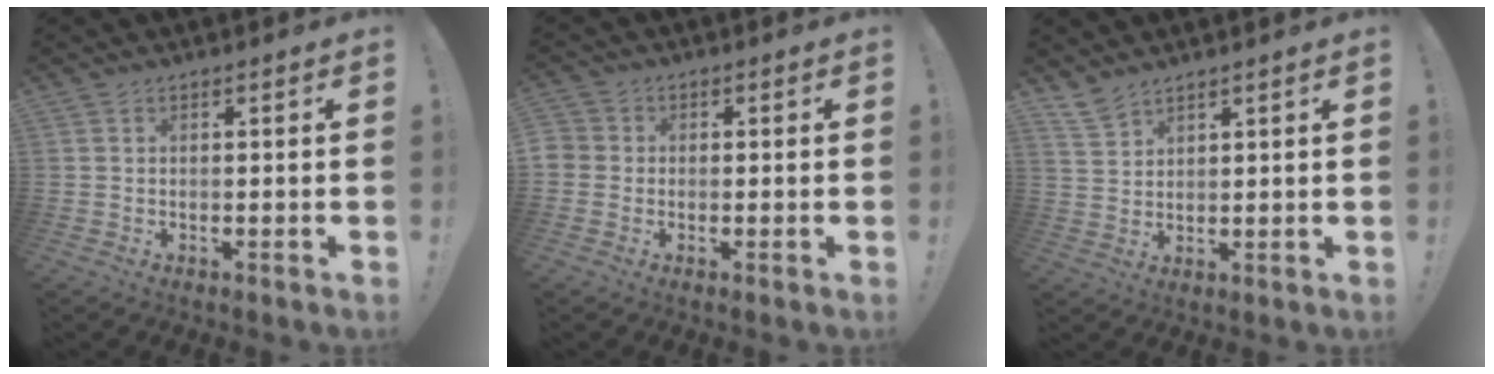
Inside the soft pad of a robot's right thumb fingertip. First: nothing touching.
{"total": 3.0, "force": [-0.7, 2.7, 1.0], "torque": [-0.013, 0.006, -0.013]}
{"total": 5.4, "force": [4.5, 2.4, 1.8], "torque": [-0.035, -0.026, 0.087]}